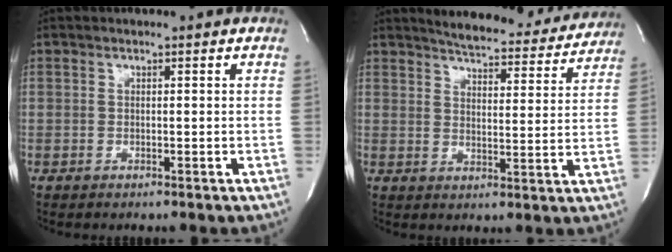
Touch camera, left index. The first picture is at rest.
{"total": 16.1, "force": [15.2, 3.2, 4.0], "torque": [-0.039, -0.027, 0.180]}